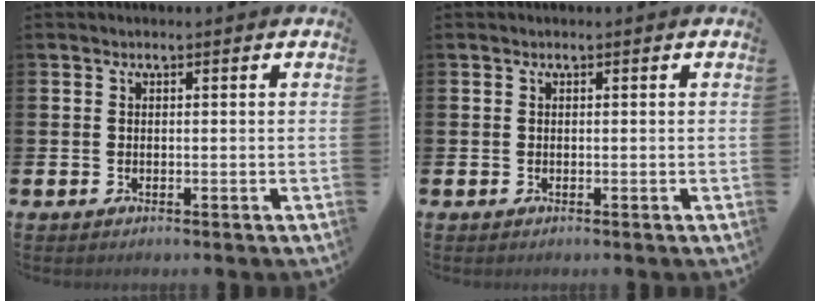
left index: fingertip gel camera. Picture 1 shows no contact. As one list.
[{"total": 0.0}]